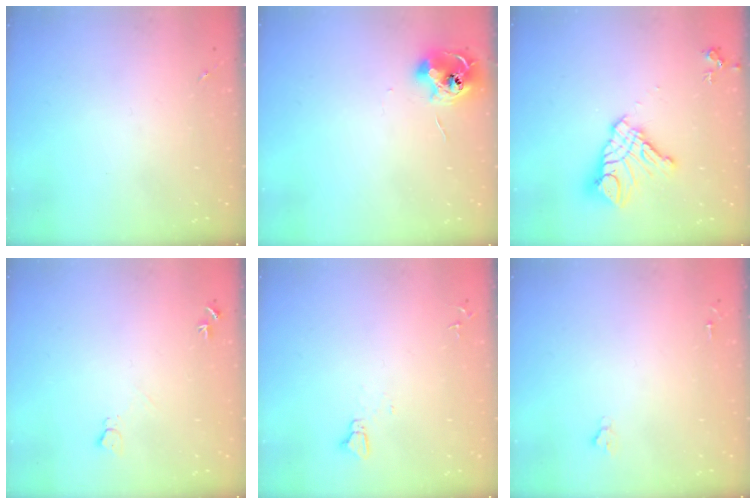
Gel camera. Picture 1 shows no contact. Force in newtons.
{"total": 10.2, "press": 10.2, "slide": 0.4}
{"total": 14.6, "press": 14.5, "slide": 1.3}
{"total": 5.7, "press": 5.7, "slide": 0.7}
{"total": 3.2, "press": 3.1, "slide": 0.3}
{"total": 1.9, "press": 1.9, "slide": 0.2}